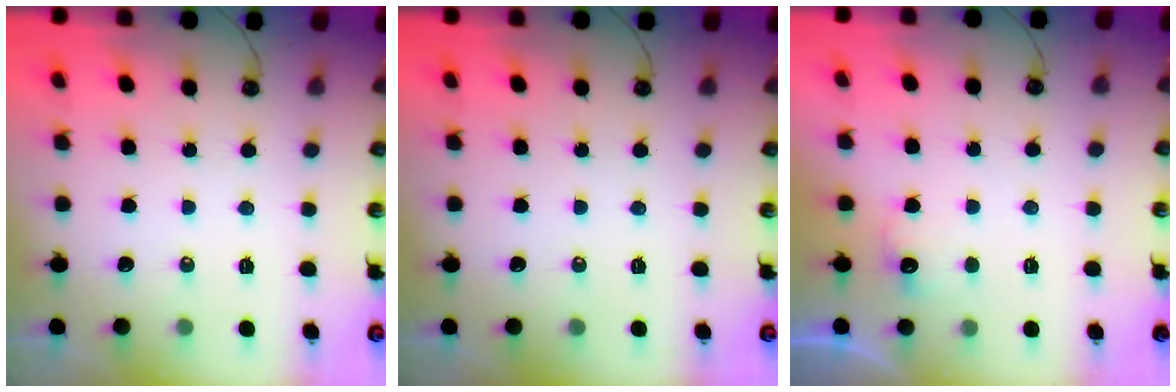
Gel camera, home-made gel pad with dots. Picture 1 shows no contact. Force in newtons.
{"total": 0.0}
{"total": 5.6, "press": 5.5, "slide": 1.1}